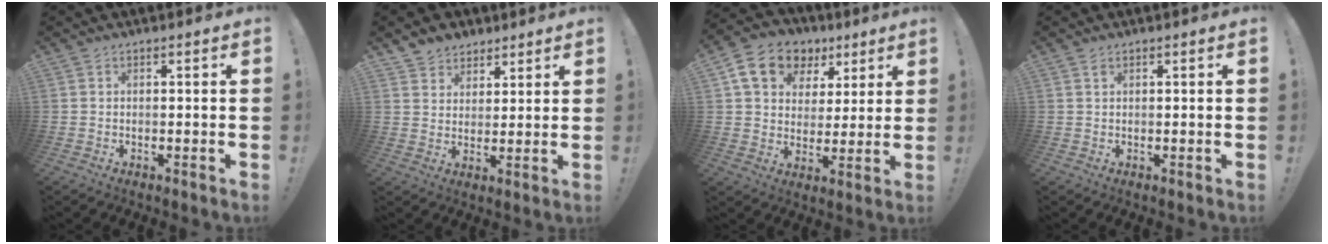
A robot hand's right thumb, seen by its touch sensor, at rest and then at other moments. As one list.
[{"total": 5.9, "force": [4.3, 4.0, 0.3], "torque": [0.002, -0.036, 0.083]}, {"total": 14.0, "force": [6.9, 10.5, 6.1], "torque": [-0.094, -0.026, 0.133]}, {"total": 0.6, "force": [0.4, 0.4, 0.2], "torque": [-0.003, -0.001, 0.007]}]